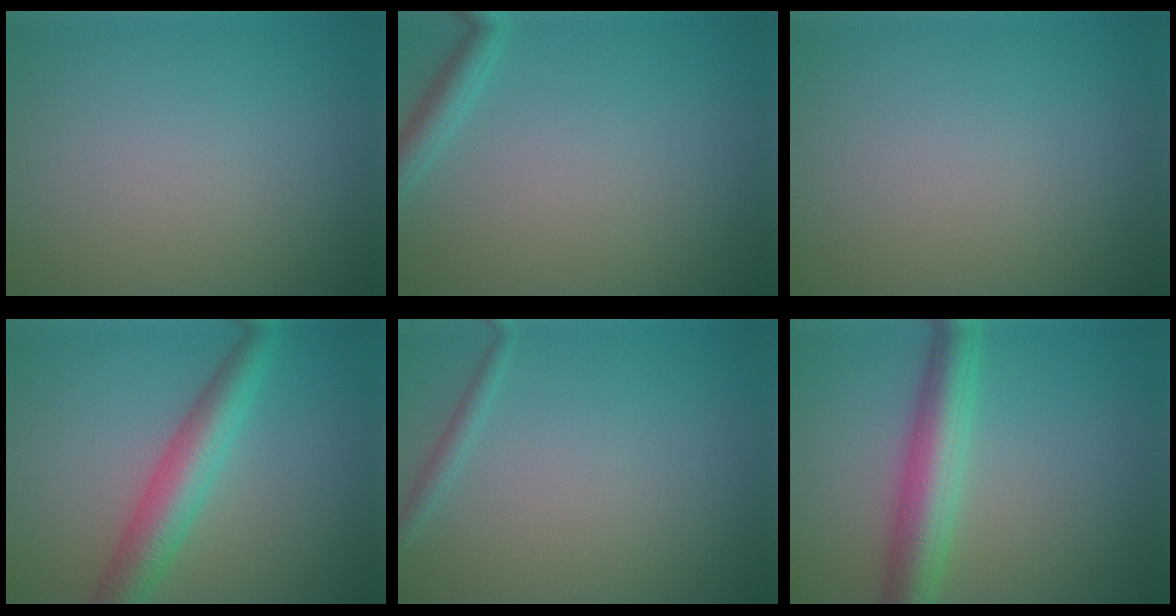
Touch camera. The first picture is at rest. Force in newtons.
{"total": 2.0, "press": 2.0, "slide": 0.1}
{"total": 0.0}
{"total": 5.4, "press": 5.4, "slide": 0.0}
{"total": 1.1, "press": 1.1, "slide": 0.0}
{"total": 5.7, "press": 5.7, "slide": 0.1}